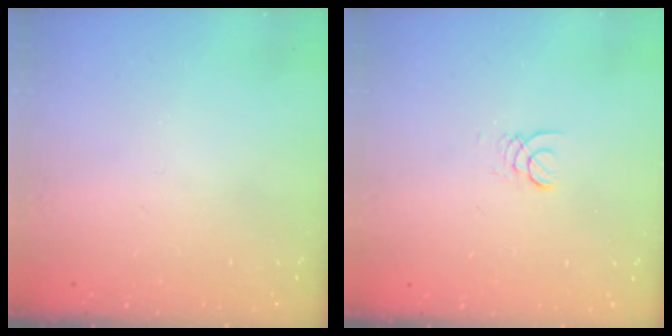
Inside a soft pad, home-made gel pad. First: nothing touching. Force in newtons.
{"total": 1.2, "press": 1.2, "slide": 0.0}